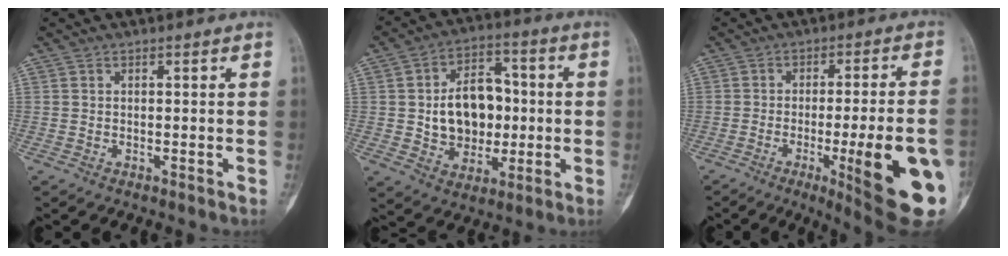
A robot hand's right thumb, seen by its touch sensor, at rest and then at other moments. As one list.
[{"total": 13.9, "force": [0.1, 10.3, 9.3], "torque": [-0.103, 0.021, 0.009]}, {"total": 20.4, "force": [-5.9, 3.6, 19.1], "torque": [-0.207, -0.002, -0.067]}]